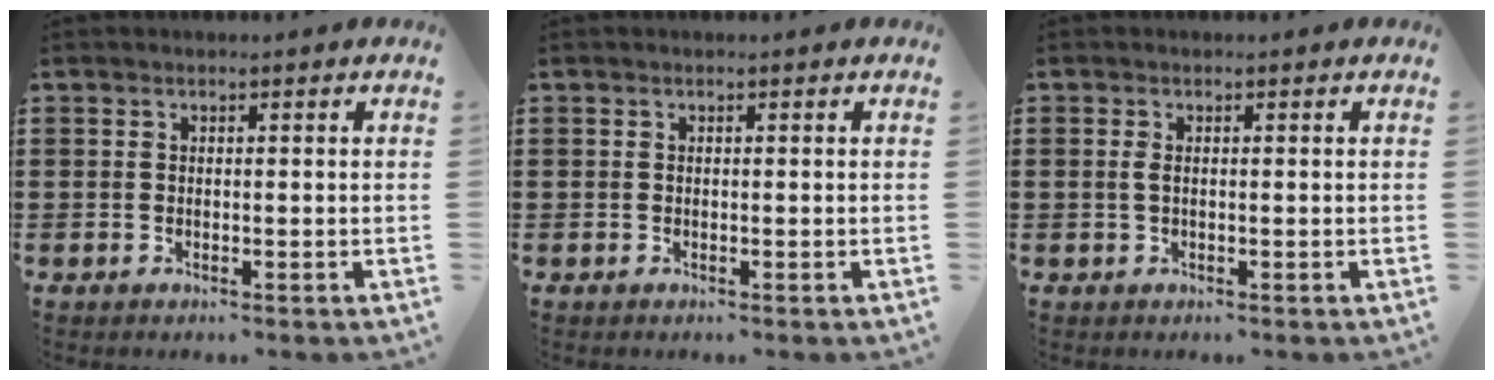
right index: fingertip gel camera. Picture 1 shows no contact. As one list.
[{"total": 0.0}, {"total": 1.2, "force": [0.0, 0.4, 1.1], "torque": [-0.030, -0.001, -0.003]}]